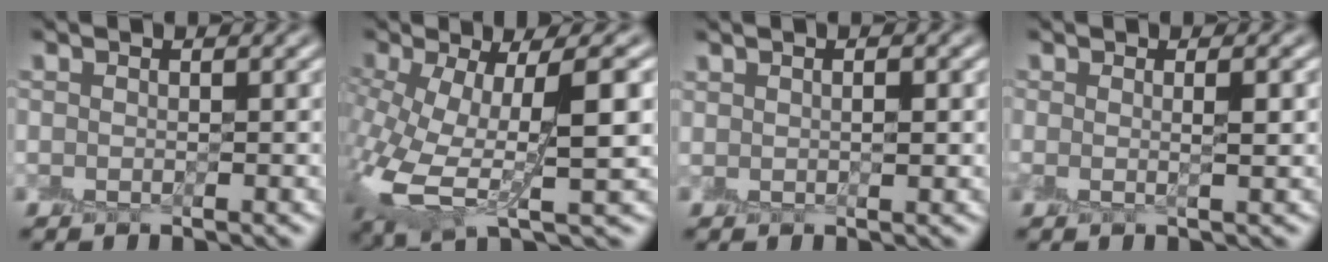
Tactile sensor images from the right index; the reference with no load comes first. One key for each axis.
{"total": 9.7, "fx": 0.4, "fy": 3.8, "fz": 8.9, "tx": -0.174, "ty": -0.013, "tz": 0.013}
{"total": 1.1, "fx": 0.5, "fy": 0.3, "fz": 0.9, "tx": -0.011, "ty": -0.002, "tz": 0.013}
{"total": 1.7, "fx": 0.1, "fy": 0.4, "fz": 1.6, "tx": -0.022, "ty": 0.000, "tz": -0.001}